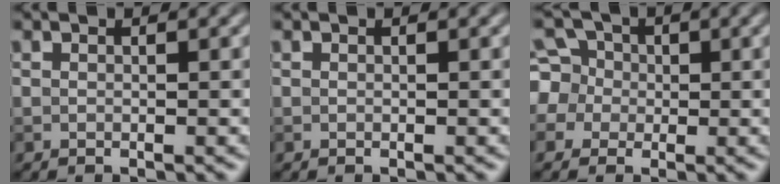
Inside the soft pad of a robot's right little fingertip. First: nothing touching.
{"total": 0.0}
{"total": 6.3, "force": [0.7, 5.9, 2.0], "torque": [-0.046, 0.041, -0.013]}